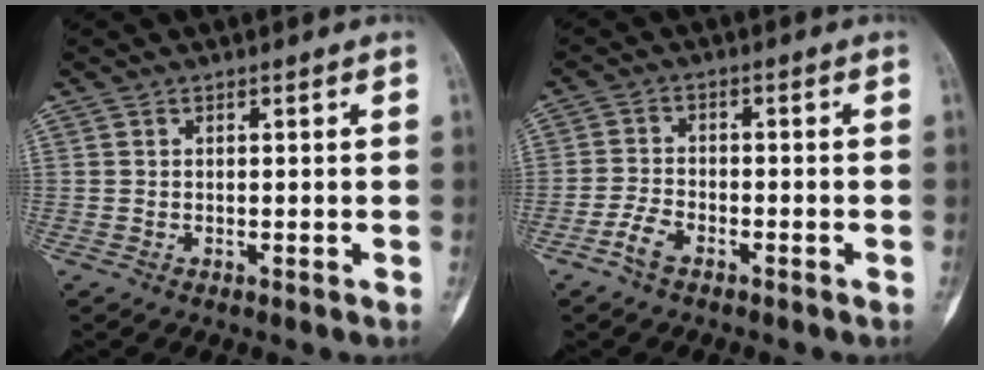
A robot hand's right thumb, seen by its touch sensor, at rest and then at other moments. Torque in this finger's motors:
{"motor_torque": [-0.12, 0.19, -0.05, 0.27, 0.04]}